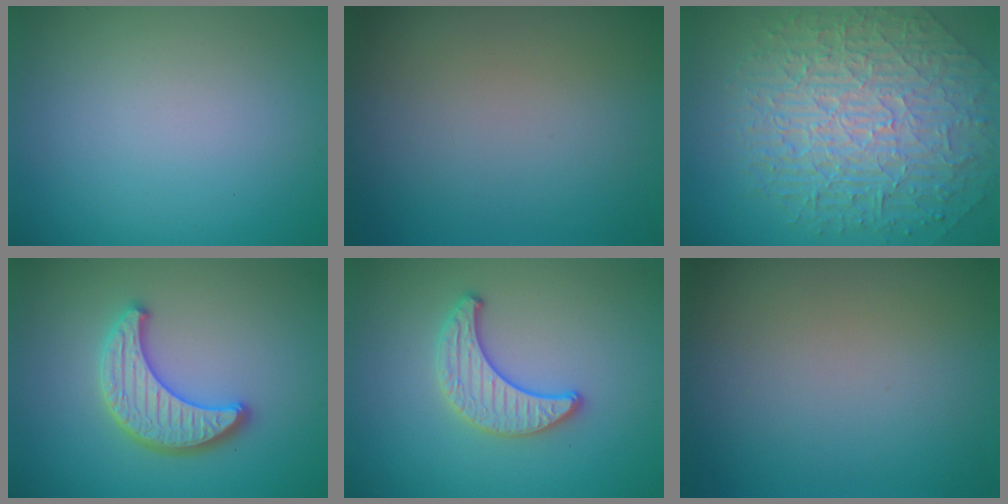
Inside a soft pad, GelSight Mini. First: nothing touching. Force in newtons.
{"total": 0.0}
{"total": 10.2, "press": 6.7, "slide": 7.8}
{"total": 3.8, "press": 3.7, "slide": 0.9}
{"total": 3.0, "press": 3.0, "slide": 0.5}
{"total": 0.0}